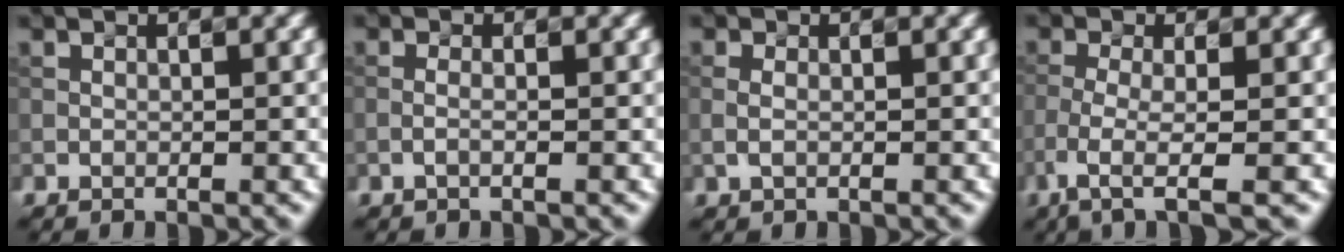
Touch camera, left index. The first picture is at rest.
{"total": 0.8, "force": [-0.3, 0.2, 0.7], "torque": [-0.012, 0.006, -0.009]}
{"total": 0.7, "force": [0.0, 0.4, 0.6], "torque": [-0.017, 0.002, -0.001]}
{"total": 4.0, "force": [-2.2, 0.9, 3.2], "torque": [-0.065, -0.002, -0.047]}